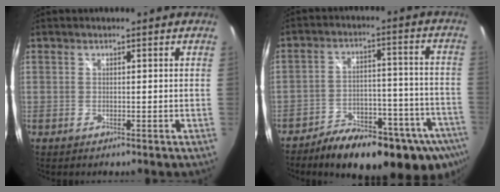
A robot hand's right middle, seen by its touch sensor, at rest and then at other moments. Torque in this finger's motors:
{"motor_torque": [1.07, -1.06, 0.25, 0.06]}